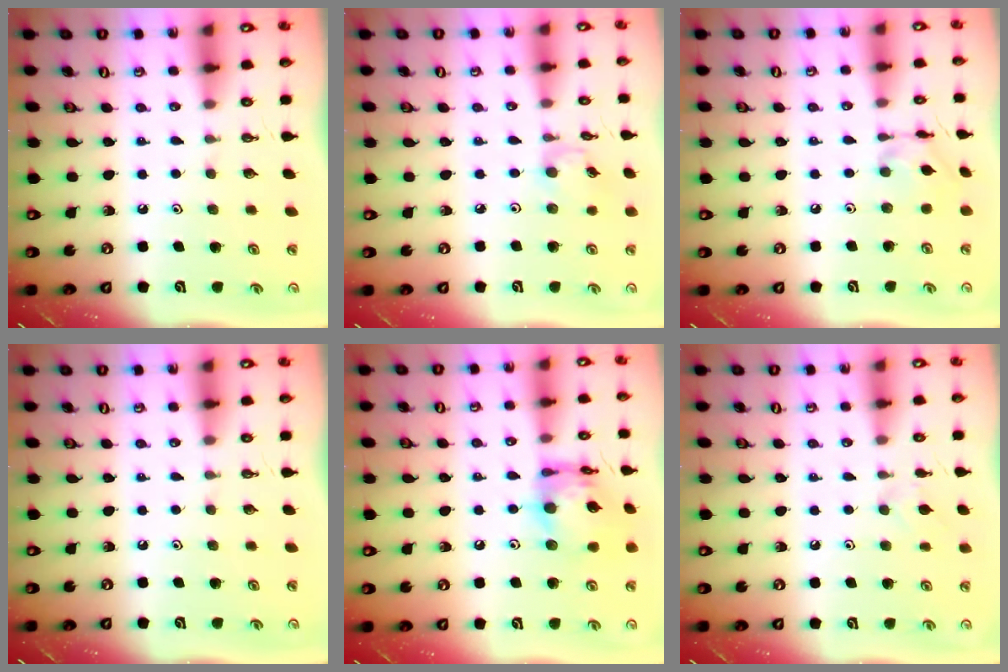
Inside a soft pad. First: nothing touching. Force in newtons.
{"total": 3.7, "press": 3.7, "slide": 0.4}
{"total": 6.4, "press": 6.4, "slide": 0.2}
{"total": 0.0}
{"total": 14.7, "press": 14.6, "slide": 1.5}
{"total": 4.1, "press": 4.1, "slide": 0.7}